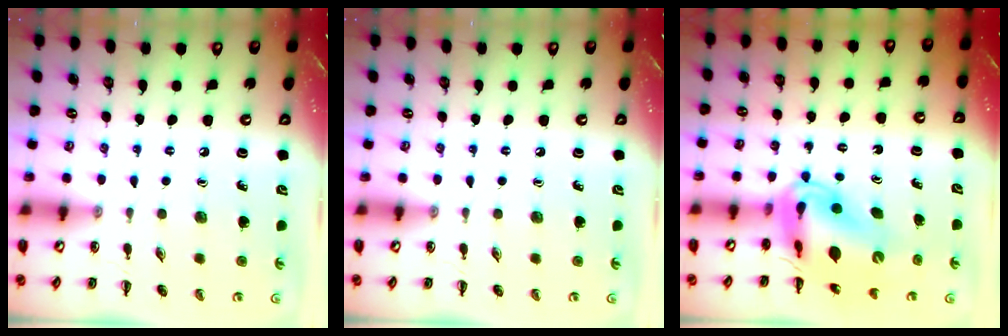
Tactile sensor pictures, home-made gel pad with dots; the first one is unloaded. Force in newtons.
{"total": 0.0}
{"total": 12.2, "press": 11.6, "slide": 3.8}